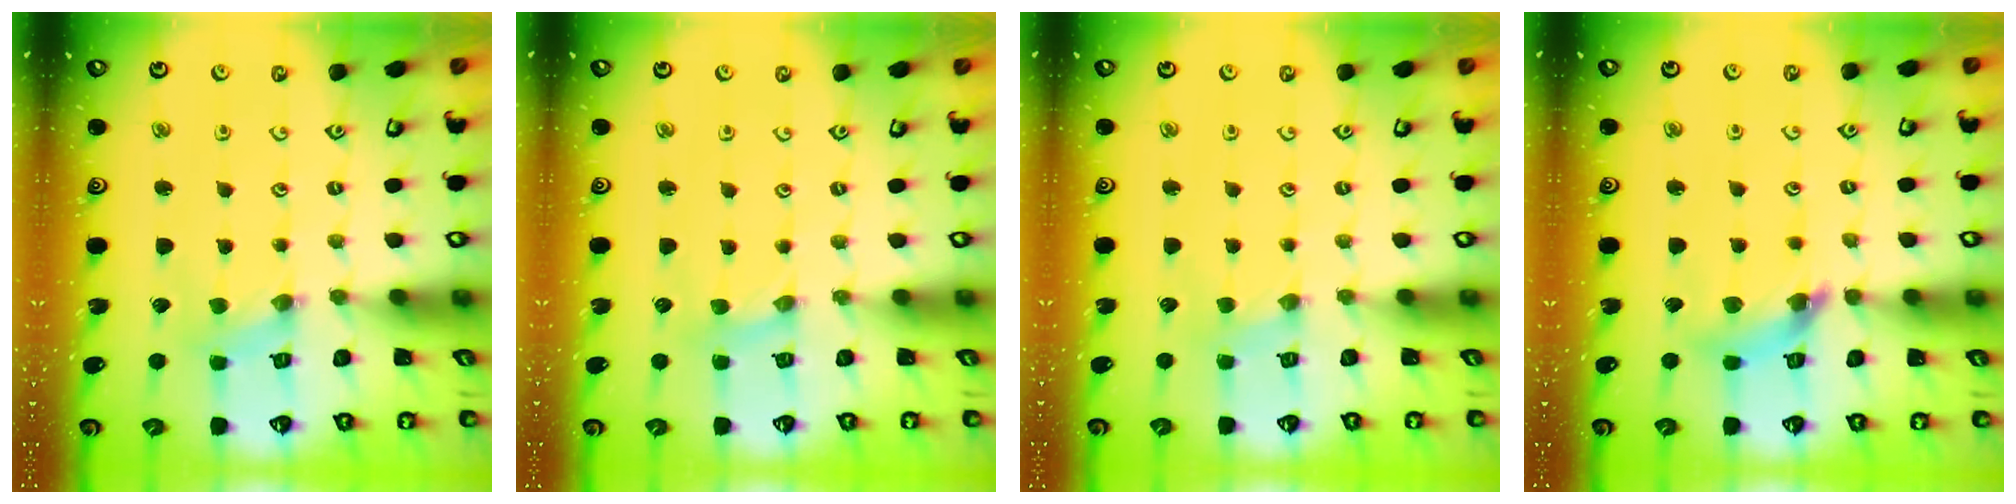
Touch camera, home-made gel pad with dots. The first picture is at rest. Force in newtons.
{"total": 0.5, "press": 0.5, "slide": 0.1}
{"total": 0.0}
{"total": 9.1, "press": 9.1, "slide": 0.8}